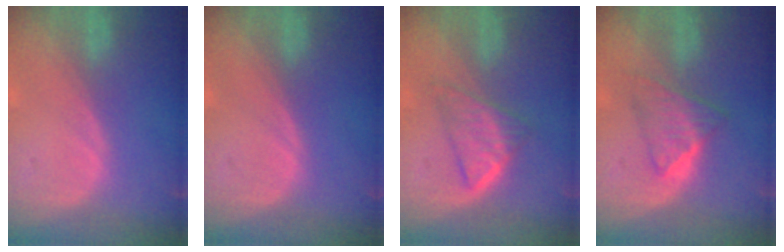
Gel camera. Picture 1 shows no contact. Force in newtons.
{"total": 0.0}
{"total": 5.3, "press": 5.1, "slide": 1.6}
{"total": 5.8, "press": 5.1, "slide": 2.7}